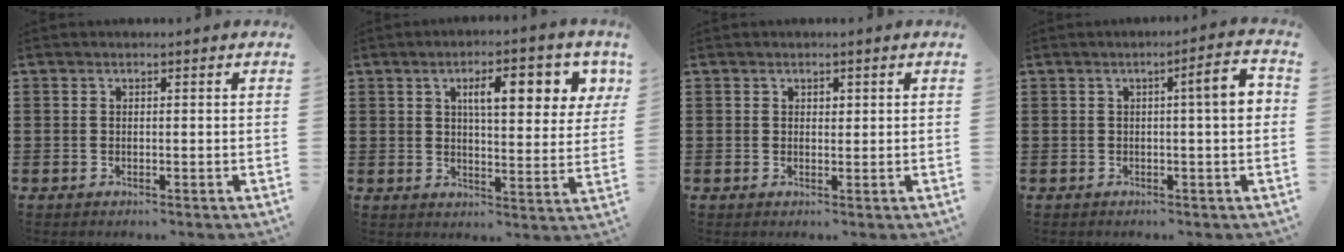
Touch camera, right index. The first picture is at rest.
{"total": 7.9, "force": [3.3, 2.4, 6.8], "torque": [-0.108, -0.003, 0.047]}
{"total": 0.7, "force": [0.4, 0.5, 0.3], "torque": [0.002, 0.000, 0.006]}
{"total": 5.0, "force": [0.5, 0.4, 5.0], "torque": [-0.074, -0.006, 0.001]}